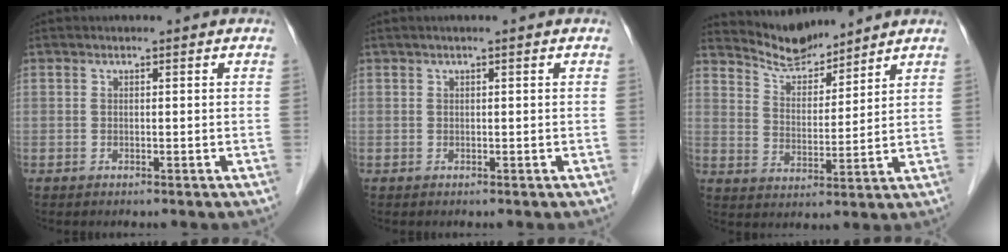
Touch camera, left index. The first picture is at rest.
{"total": 0.6, "force": [0.2, -0.1, 0.5], "torque": [-0.015, 0.005, 0.007]}
{"total": 7.2, "force": [7.0, 1.1, 0.8], "torque": [-0.027, 0.010, 0.135]}